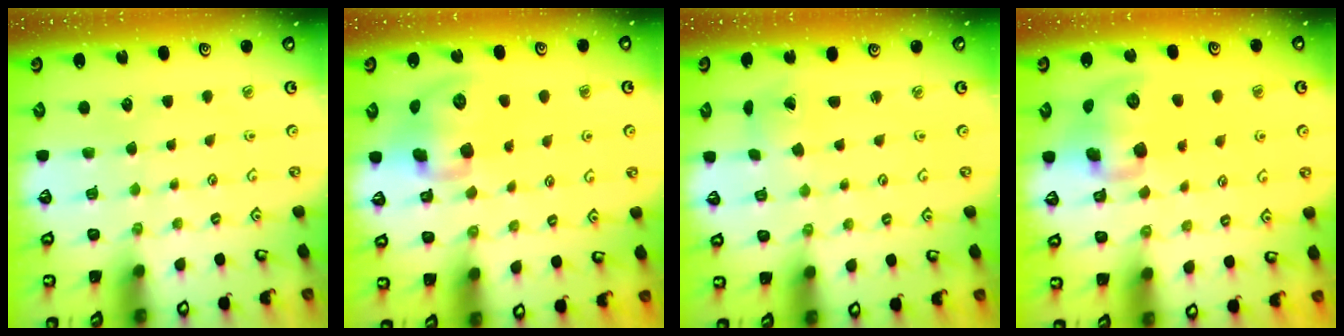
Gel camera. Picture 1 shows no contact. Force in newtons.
{"total": 13.6, "press": 13.4, "slide": 2.4}
{"total": 1.2, "press": 1.2, "slide": 0.2}
{"total": 13.0, "press": 12.8, "slide": 2.3}